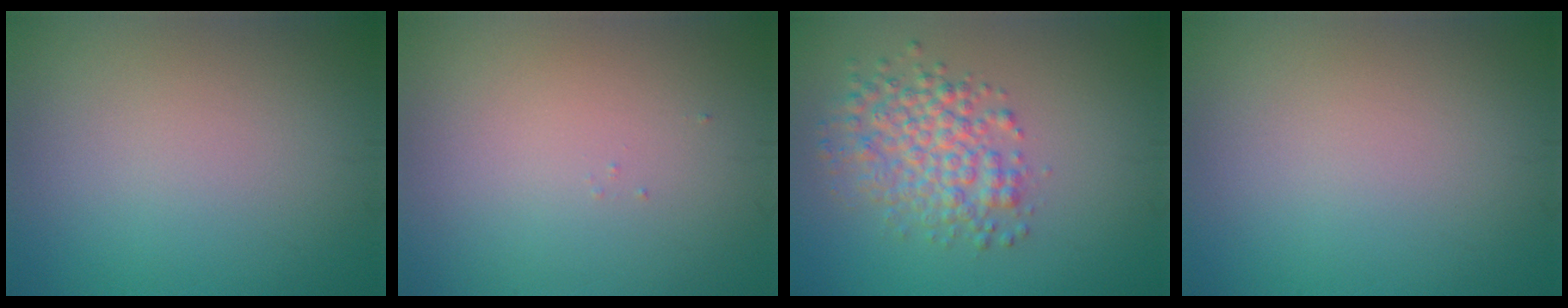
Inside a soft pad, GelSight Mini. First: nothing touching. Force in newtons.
{"total": 0.0}
{"total": 4.6, "press": 4.6, "slide": 0.1}
{"total": 0.0}